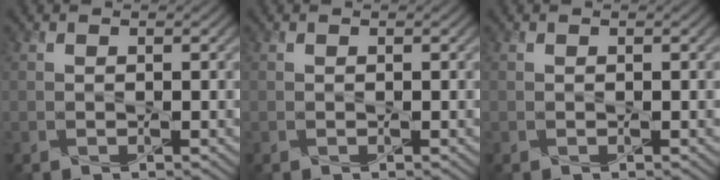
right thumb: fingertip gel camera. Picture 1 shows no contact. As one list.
[{"total": 0.0}, {"total": 0.0}]